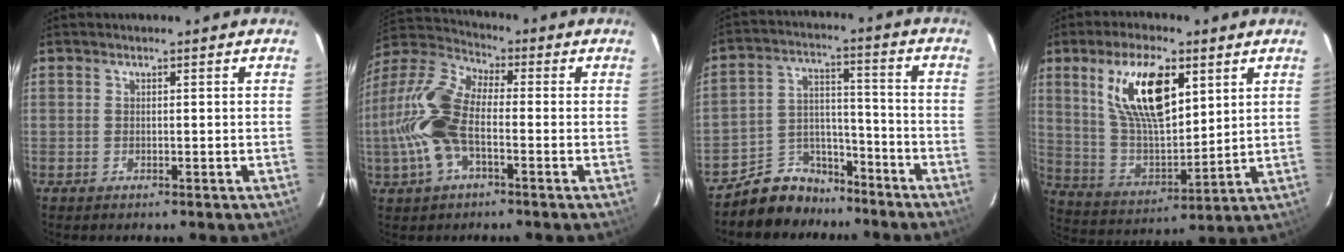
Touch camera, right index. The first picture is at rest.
{"total": 14.3, "force": [-3.0, 6.6, 12.3], "torque": [-0.270, 0.008, -0.065]}
{"total": 9.9, "force": [-8.1, 5.6, 1.0], "torque": [-0.027, 0.052, -0.130]}
{"total": 16.7, "force": [7.3, 6.9, 13.2], "torque": [-0.244, 0.008, 0.148]}